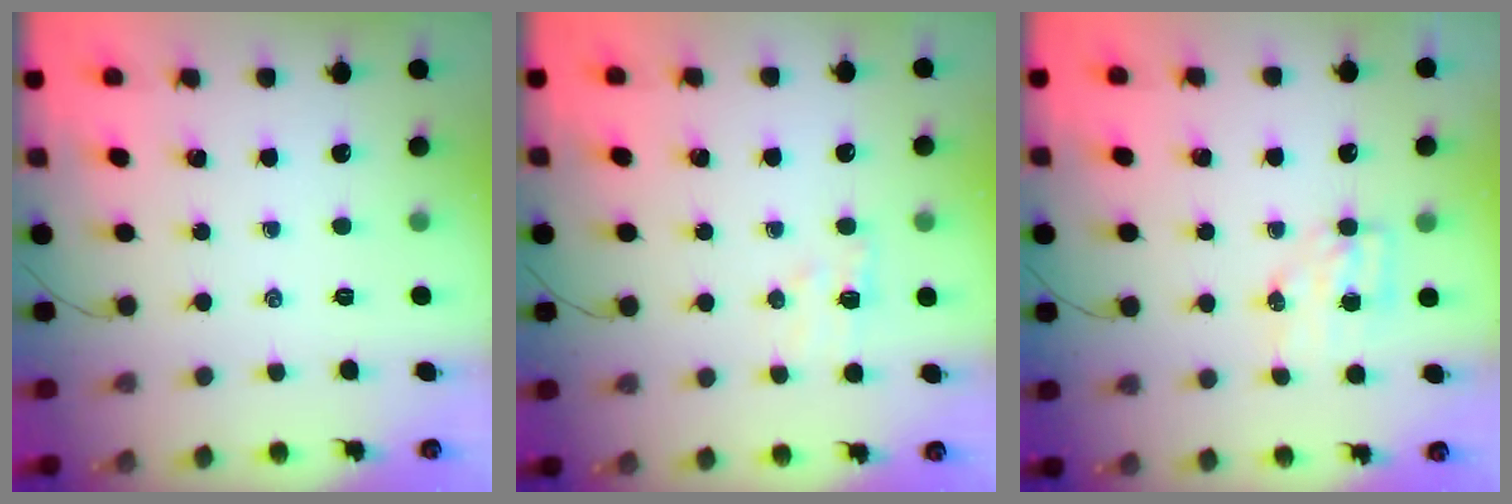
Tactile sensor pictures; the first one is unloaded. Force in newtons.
{"total": 5.4, "press": 5.3, "slide": 1.2}
{"total": 4.9, "press": 4.8, "slide": 0.7}